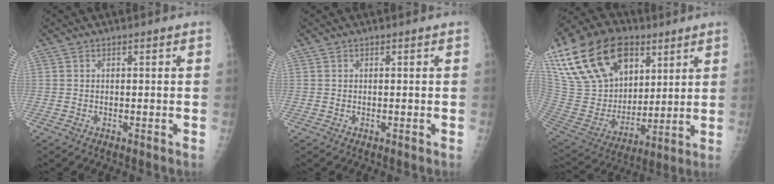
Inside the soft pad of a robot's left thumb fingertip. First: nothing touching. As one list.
[{"total": 0.0}, {"total": 25.7, "force": [13.1, 16.0, 15.3], "torque": [-0.280, -0.019, 0.245]}]